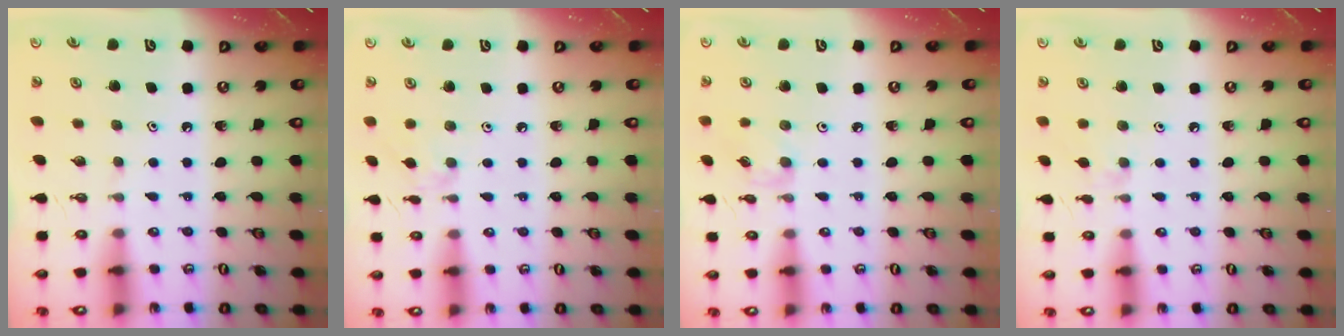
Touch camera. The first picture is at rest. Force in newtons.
{"total": 2.8, "press": 2.7, "slide": 0.4}
{"total": 4.1, "press": 4.1, "slide": 0.7}
{"total": 2.9, "press": 2.9, "slide": 0.5}